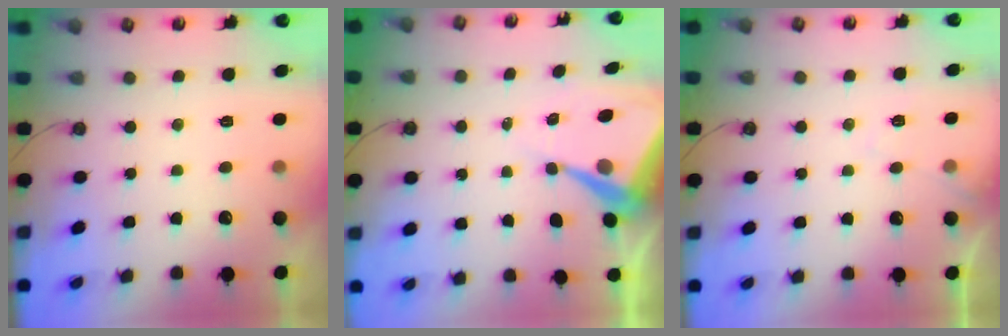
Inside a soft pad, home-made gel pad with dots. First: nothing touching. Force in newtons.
{"total": 10.0, "press": 10.0, "slide": 0.9}
{"total": 4.5, "press": 4.4, "slide": 0.7}